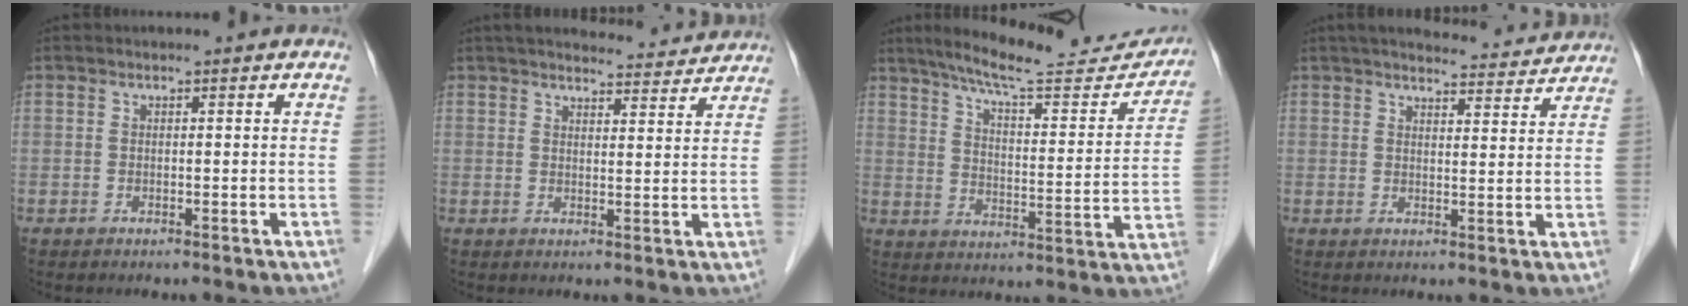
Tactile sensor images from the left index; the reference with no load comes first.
{"total": 12.9, "force": [12.3, 2.2, 3.3], "torque": [-0.031, 0.014, 0.148]}
{"total": 19.4, "force": [17.7, 2.7, 7.5], "torque": [-0.108, -0.021, 0.238]}
{"total": 13.2, "force": [12.4, 2.1, 3.8], "torque": [-0.040, 0.009, 0.147]}